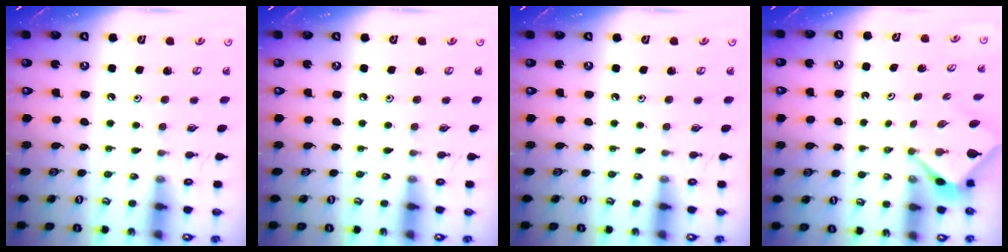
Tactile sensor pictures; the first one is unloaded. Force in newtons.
{"total": 0.0}
{"total": 0.0}
{"total": 2.8, "press": 2.8, "slide": 0.1}